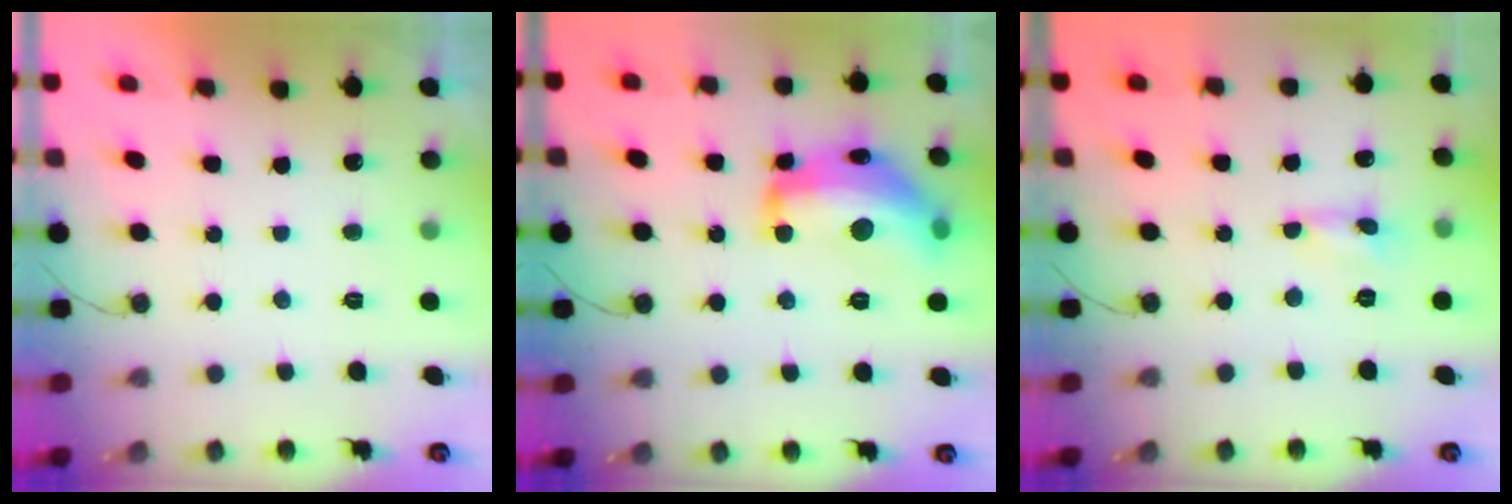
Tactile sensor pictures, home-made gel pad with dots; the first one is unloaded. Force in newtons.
{"total": 19.5, "press": 19.5, "slide": 1.0}
{"total": 0.0}